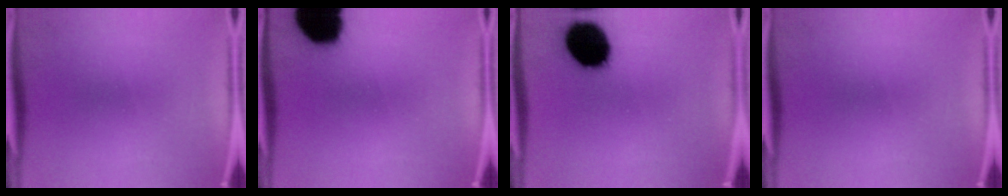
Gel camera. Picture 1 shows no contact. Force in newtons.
{"total": 17.8}
{"total": 19.0}
{"total": 0.0}